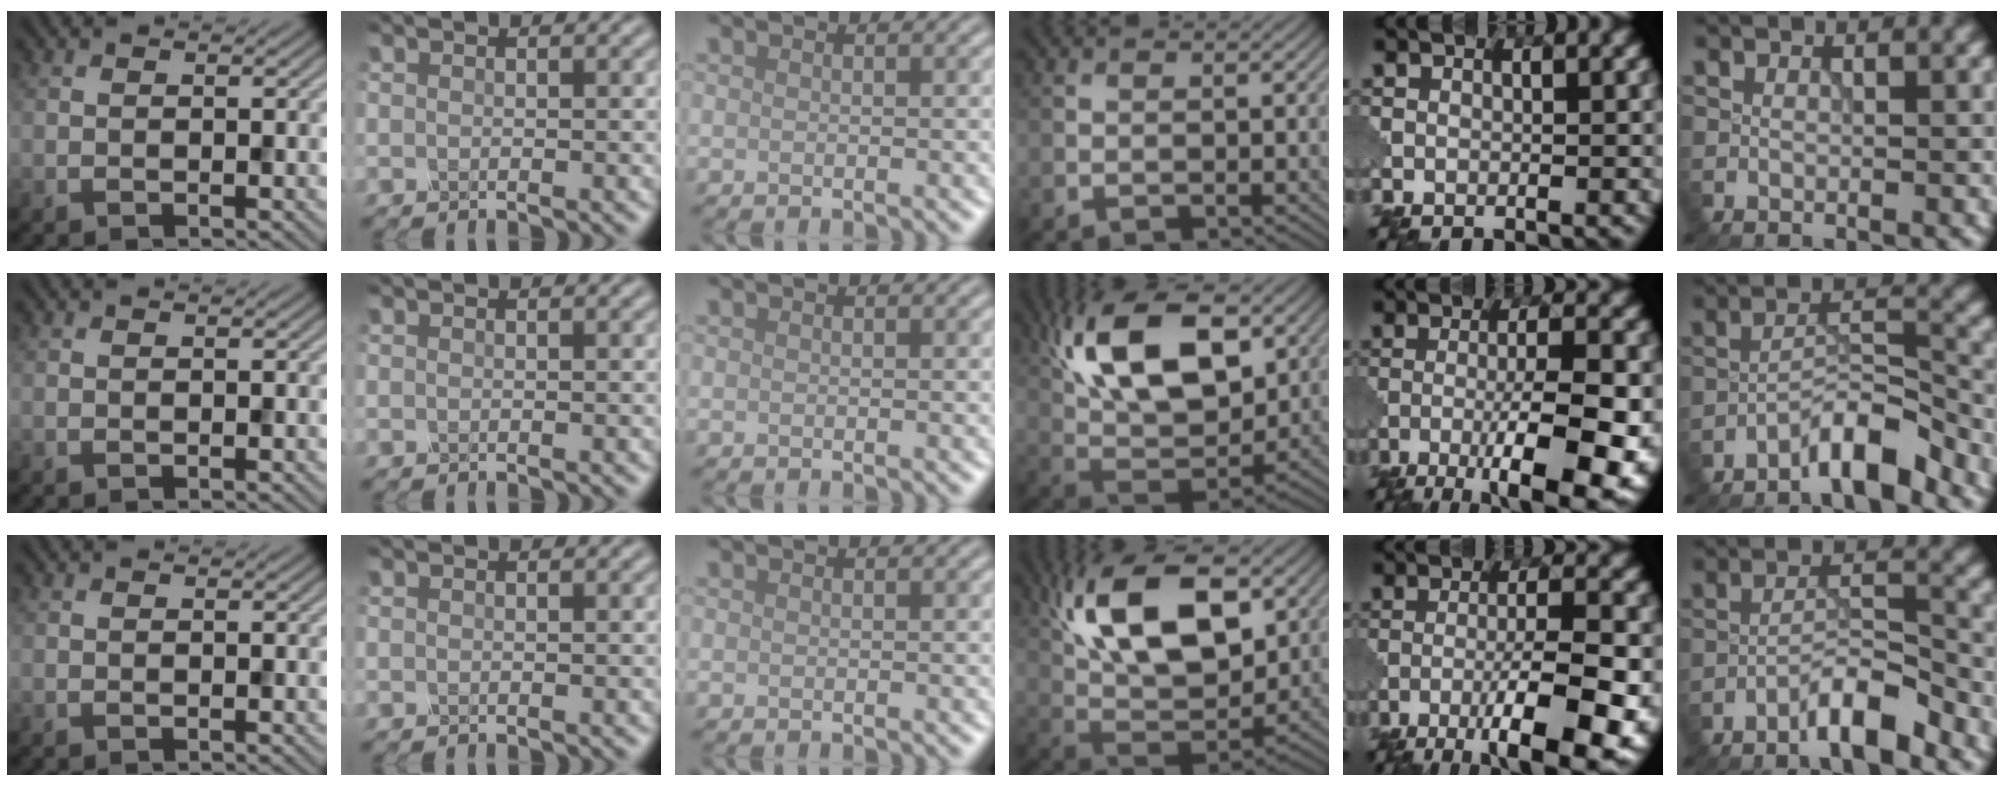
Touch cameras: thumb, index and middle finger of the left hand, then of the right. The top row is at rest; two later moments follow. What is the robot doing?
{"motion": "disassemble", "object": "glue stick"}